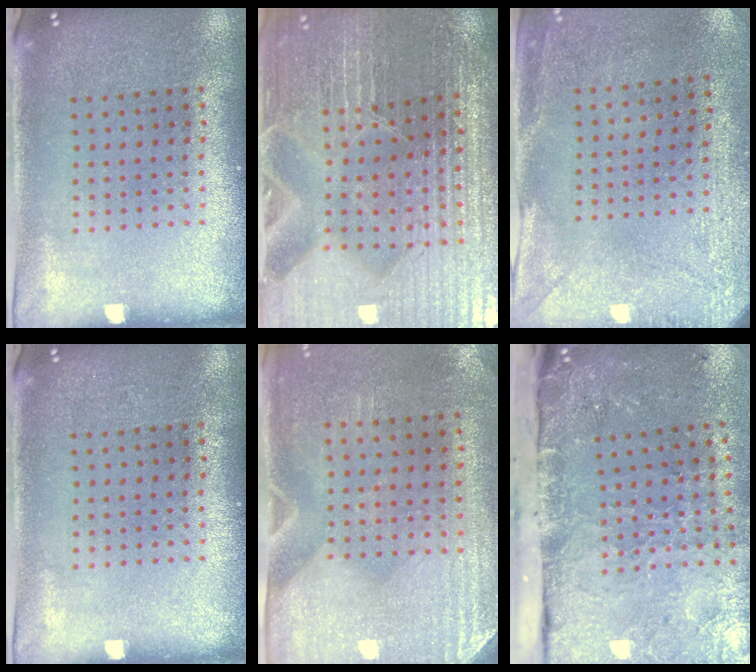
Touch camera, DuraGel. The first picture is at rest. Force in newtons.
{"total": 4.9, "press": 4.7, "slide": 1.4}
{"total": 3.0, "press": 2.3, "slide": 1.9}
{"total": 0.0}
{"total": 2.9, "press": 2.5, "slide": 1.4}
{"total": 4.9, "press": 3.7, "slide": 3.3}